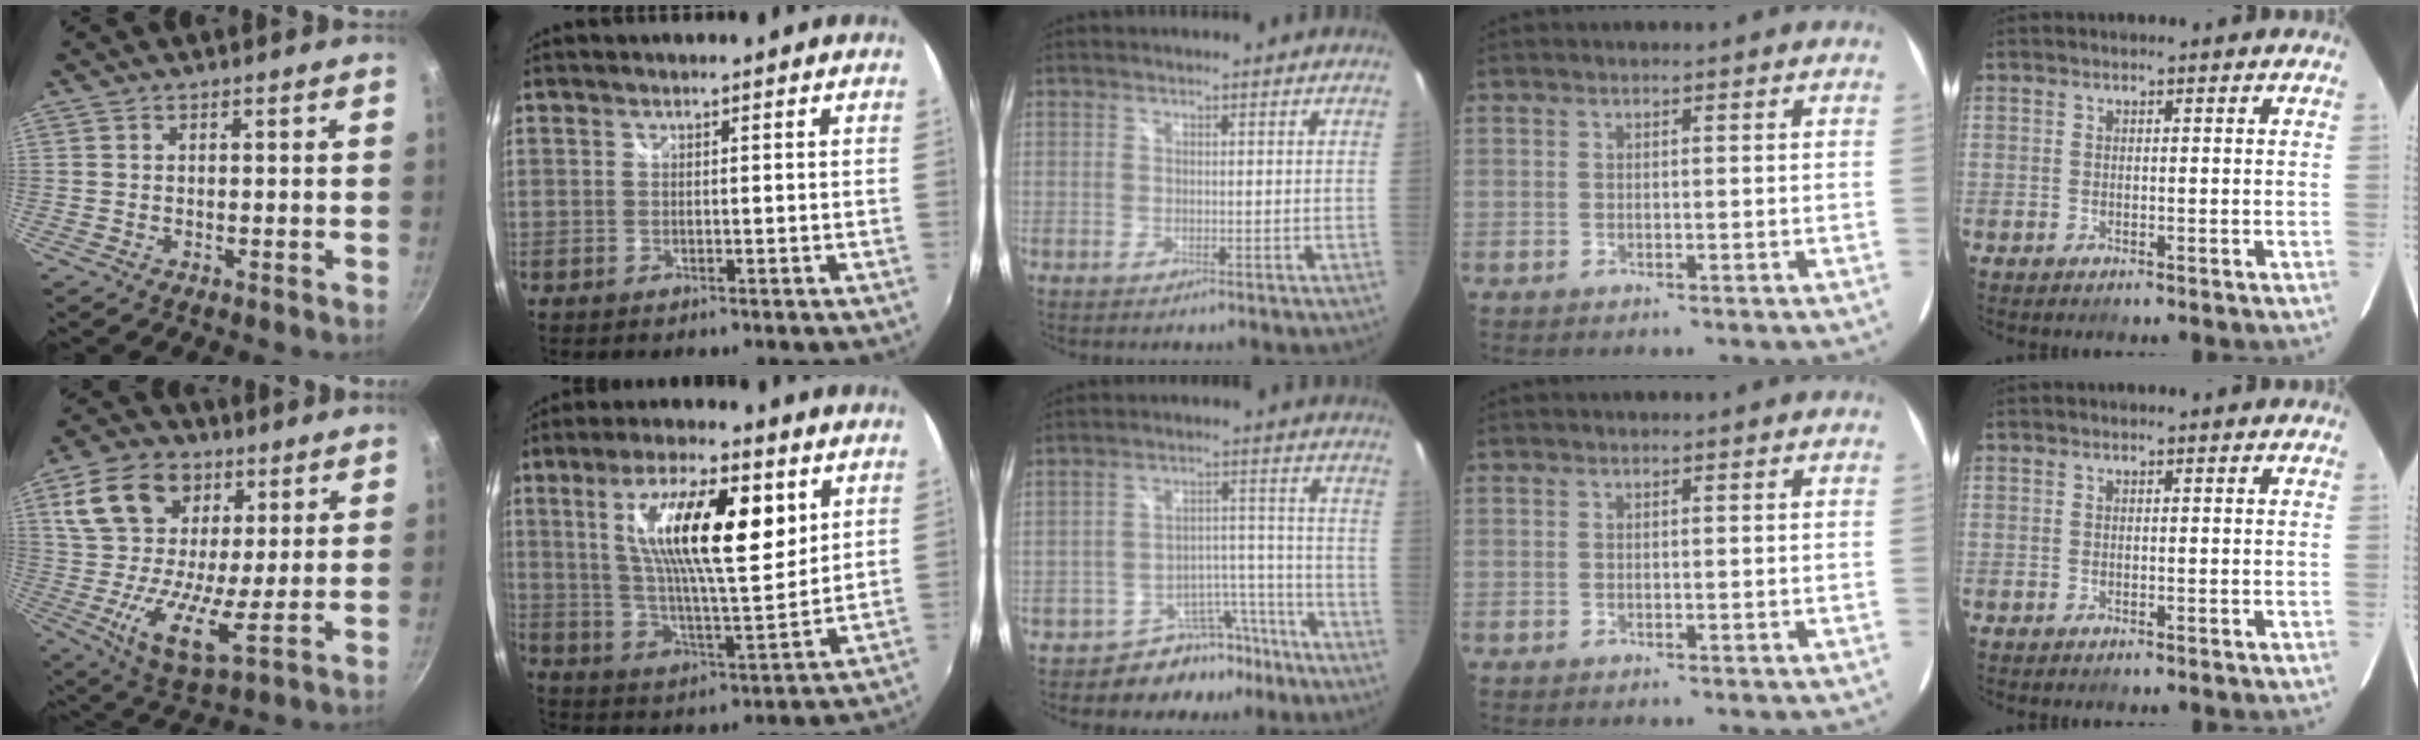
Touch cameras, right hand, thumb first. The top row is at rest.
{"thumb": {"total": 17.9, "force": [6.7, 11.3, 12.1], "torque": [-0.204, -0.020, 0.110]}, "index": {"total": 18.2, "force": [6.5, 5.1, 16.2], "torque": [-0.283, 0.005, 0.112]}, "middle": {"total": 9.5, "force": [-8.0, 4.9, 1.6], "torque": [-0.014, 0.045, -0.110]}}